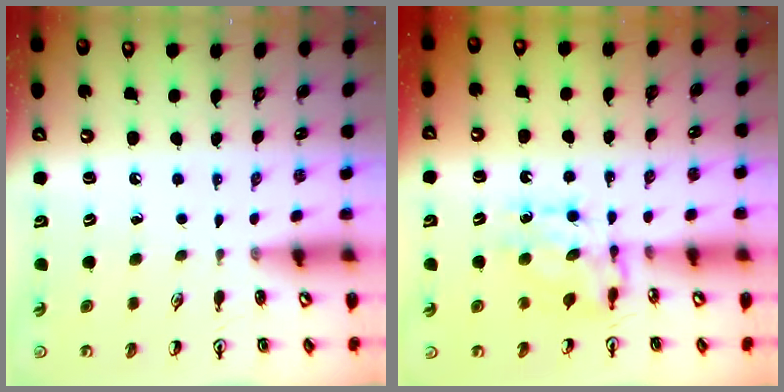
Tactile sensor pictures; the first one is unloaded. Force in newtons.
{"total": 7.6, "press": 7.6, "slide": 0.7}